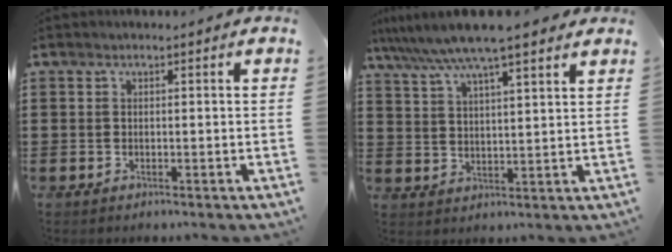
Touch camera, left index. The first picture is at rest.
{"total": 7.8, "force": [6.4, 0.2, 4.3], "torque": [-0.103, -0.022, 0.112]}